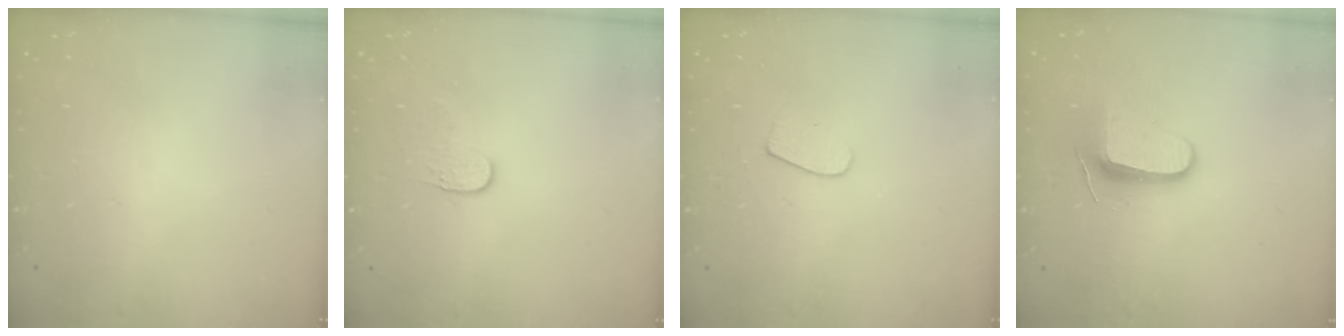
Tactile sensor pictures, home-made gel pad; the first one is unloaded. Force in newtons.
{"total": 4.0, "press": 4.0, "slide": 0.5}
{"total": 5.0, "press": 5.0, "slide": 0.4}
{"total": 8.7, "press": 8.6, "slide": 0.9}